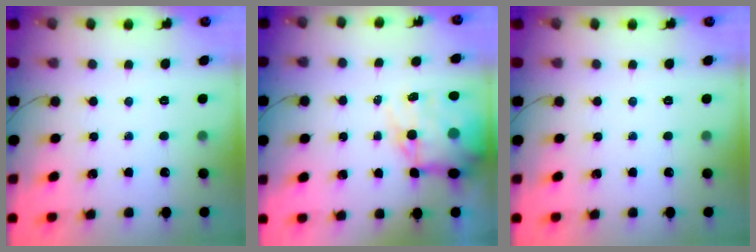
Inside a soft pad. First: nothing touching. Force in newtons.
{"total": 16.3, "press": 15.8, "slide": 4.2}
{"total": 0.0}